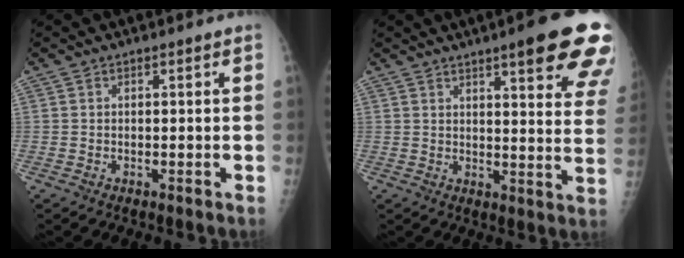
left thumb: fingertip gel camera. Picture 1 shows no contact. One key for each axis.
{"total": 18.0, "fx": 11.2, "fy": 3.3, "fz": 13.7, "tx": -0.149, "ty": -0.042, "tz": 0.128}